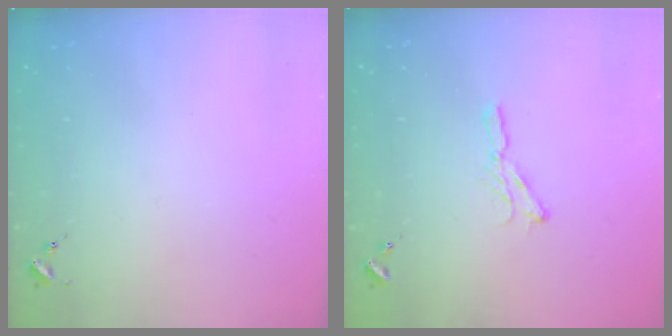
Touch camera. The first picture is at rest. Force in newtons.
{"total": 5.7, "press": 5.7, "slide": 0.1}